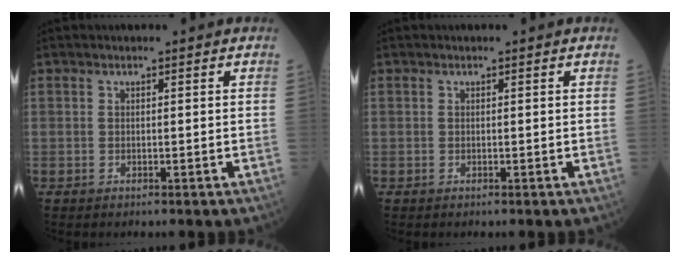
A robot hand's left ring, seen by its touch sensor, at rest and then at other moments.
{"total": 0.0}